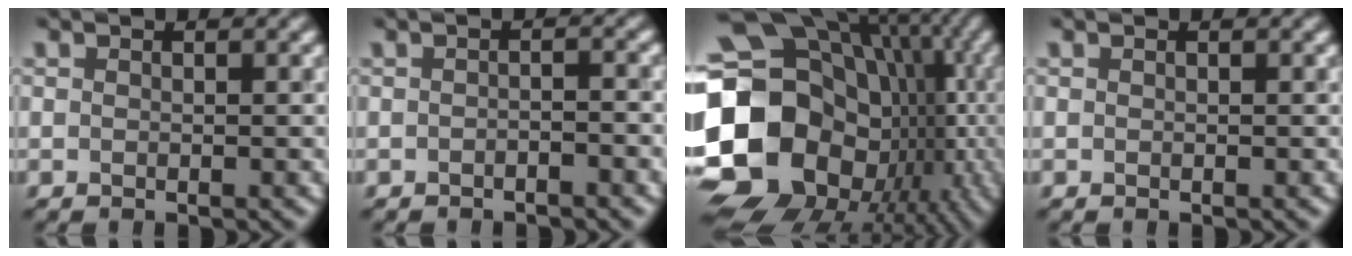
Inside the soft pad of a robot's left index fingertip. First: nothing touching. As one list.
[{"total": 1.1, "force": [-0.7, 0.2, 0.8], "torque": [-0.014, 0.000, -0.016]}, {"total": 21.2, "force": [-2.9, 17.1, 12.3], "torque": [-0.227, 0.001, -0.038]}, {"total": 0.0}]